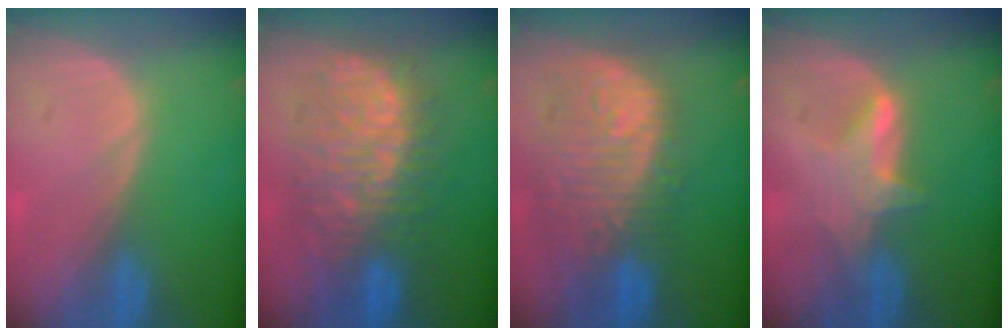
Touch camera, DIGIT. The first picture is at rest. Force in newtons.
{"total": 11.6, "press": 11.5, "slide": 1.4}
{"total": 12.0, "press": 10.7, "slide": 5.5}
{"total": 4.3, "press": 4.3, "slide": 0.4}